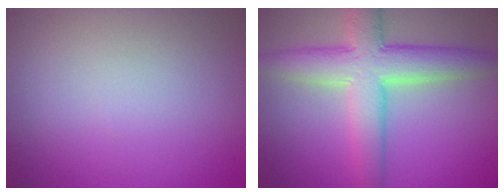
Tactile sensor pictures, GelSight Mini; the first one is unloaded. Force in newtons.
{"total": 7.1, "press": 7.1, "slide": 0.2}